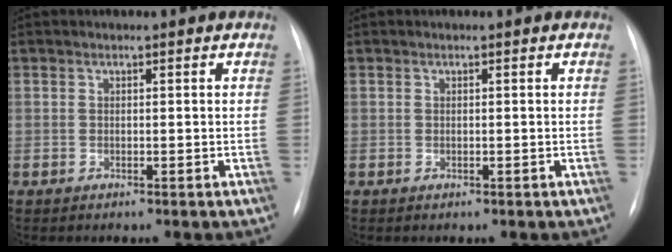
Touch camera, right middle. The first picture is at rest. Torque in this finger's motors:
{"motor_torque": [-0.11, 0.04, -0.05, 0.00]}